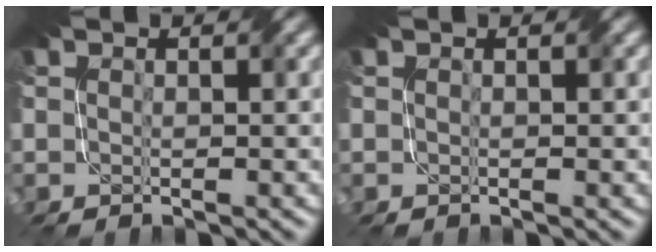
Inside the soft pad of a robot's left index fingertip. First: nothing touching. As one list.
[{"total": 0.0}]